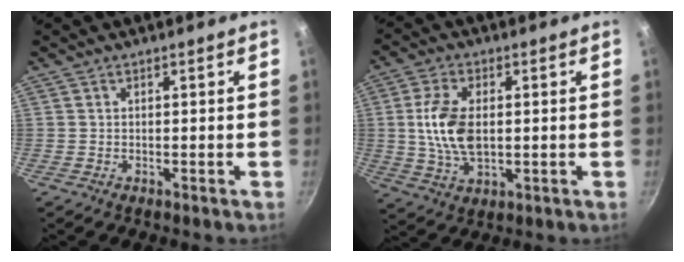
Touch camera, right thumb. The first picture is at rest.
{"total": 10.8, "force": [0.7, 5.9, 9.0], "torque": [-0.181, -0.003, 0.020]}